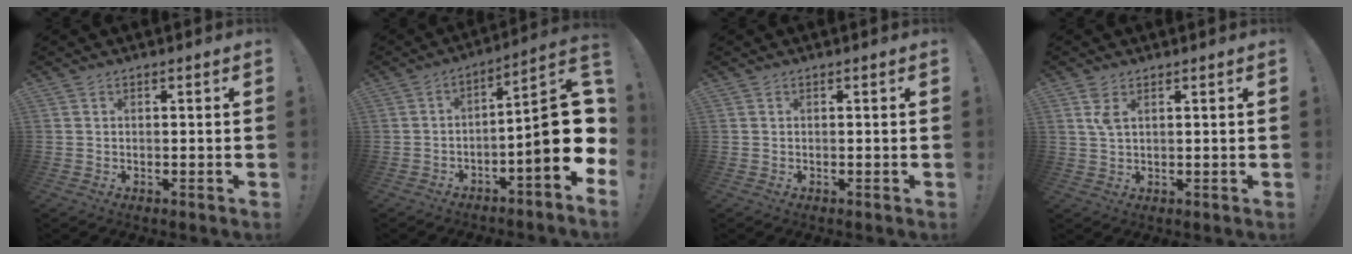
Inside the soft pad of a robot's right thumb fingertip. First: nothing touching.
{"total": 16.4, "force": [-2.1, 3.5, 15.9], "torque": [-0.213, 0.008, -0.028]}
{"total": 0.0}
{"total": 3.4, "force": [1.6, 1.5, 2.6], "torque": [-0.052, 0.000, 0.028]}